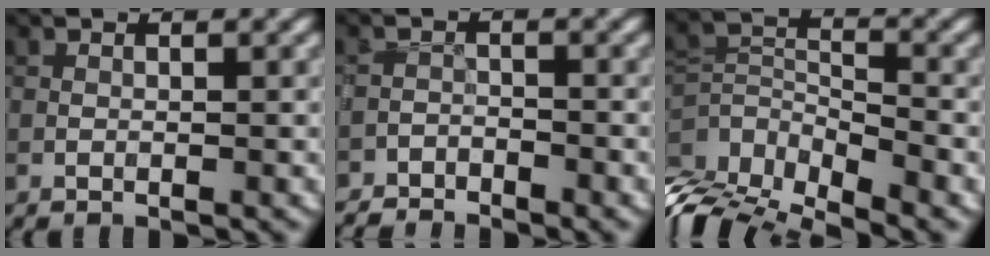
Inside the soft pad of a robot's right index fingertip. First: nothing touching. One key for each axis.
{"total": 3.5, "fx": -3.3, "fy": 1.1, "fz": 0.3, "tx": 0.001, "ty": -0.002, "tz": -0.059}
{"total": 7.3, "fx": -4.5, "fy": 3.1, "fz": 4.7, "tx": -0.097, "ty": -0.014, "tz": -0.084}